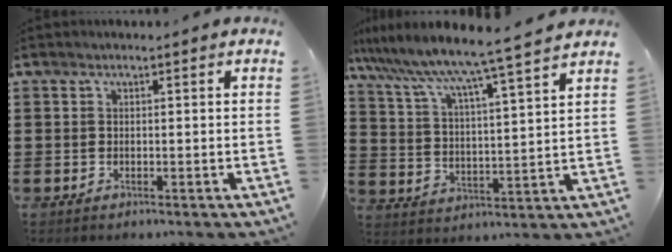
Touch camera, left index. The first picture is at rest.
{"total": 6.4, "force": [5.8, -1.2, 2.4], "torque": [-0.072, -0.054, 0.086]}